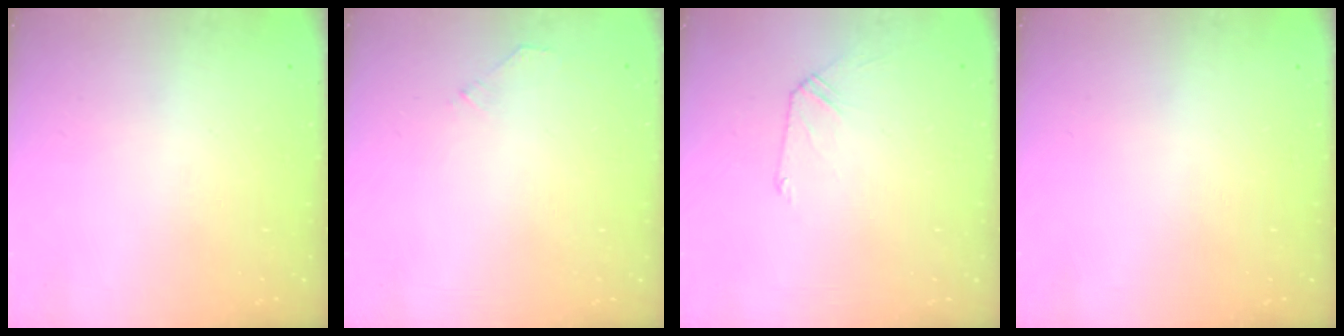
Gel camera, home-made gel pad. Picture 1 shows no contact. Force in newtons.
{"total": 2.4, "press": 2.4, "slide": 0.5}
{"total": 4.4, "press": 4.3, "slide": 0.8}
{"total": 0.0}